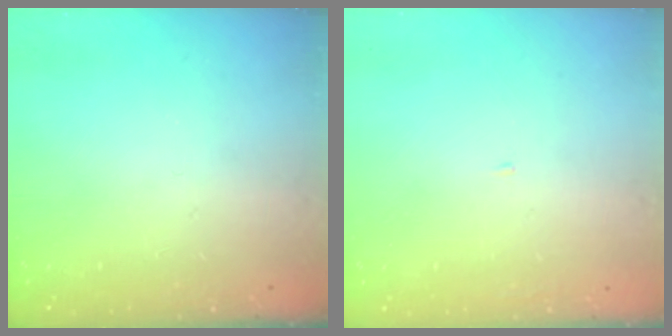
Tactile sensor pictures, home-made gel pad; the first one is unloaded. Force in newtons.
{"total": 2.1, "press": 2.1, "slide": 0.2}